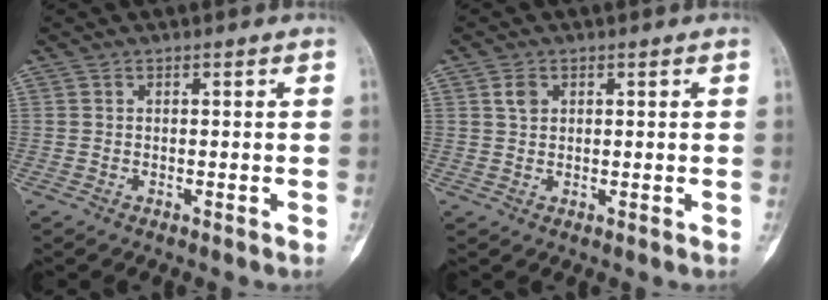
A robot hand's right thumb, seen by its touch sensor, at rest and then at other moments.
{"total": 2.2, "force": [0.9, 1.6, 1.2], "torque": [-0.018, 0.000, 0.017]}